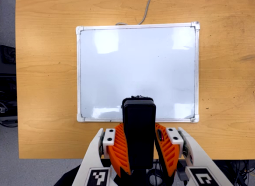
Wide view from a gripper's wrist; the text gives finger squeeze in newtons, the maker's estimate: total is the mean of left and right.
{"total": 7.4, "left": 5.7, "right": 9.1}